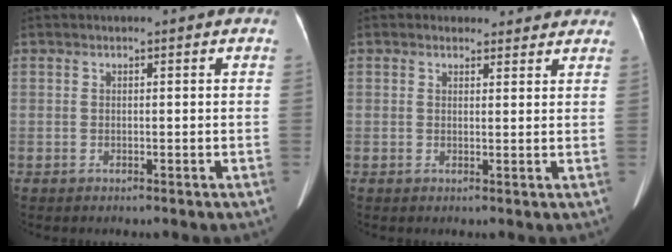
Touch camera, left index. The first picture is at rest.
{"total": 4.0, "force": [3.5, 1.9, 0.1], "torque": [0.008, 0.007, 0.029]}